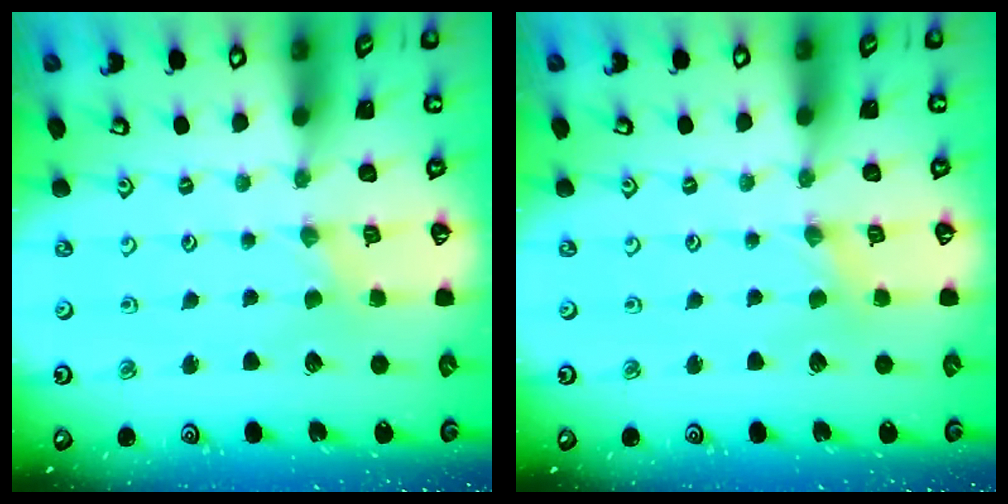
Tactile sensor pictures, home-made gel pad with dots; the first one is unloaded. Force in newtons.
{"total": 0.7, "press": 0.7, "slide": 0.2}